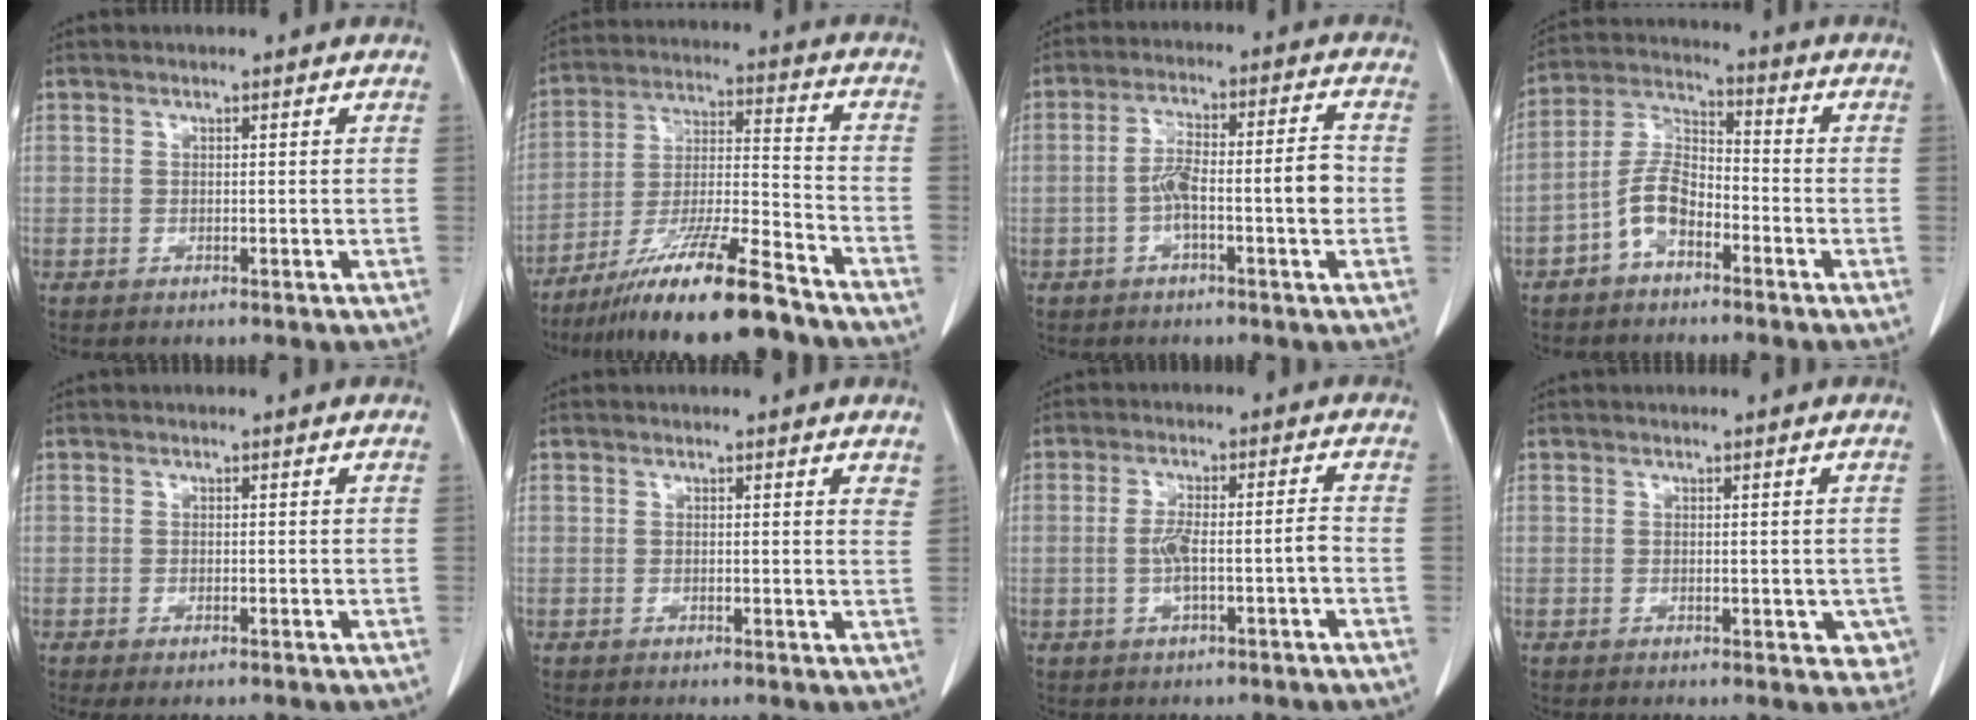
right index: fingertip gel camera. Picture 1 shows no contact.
{"total": 16.7, "force": [-12.7, 0.9, 10.8], "torque": [-0.208, -0.026, -0.226]}
{"total": 8.6, "force": [-1.8, 1.2, 8.4], "torque": [-0.147, 0.026, -0.032]}
{"total": 7.2, "force": [-3.6, 3.7, 4.9], "torque": [-0.115, 0.023, -0.075]}
{"total": 1.3, "force": [-0.8, 0.4, 1.0], "torque": [-0.016, -0.004, -0.010]}
{"total": 1.8, "force": [1.6, 0.3, 0.7], "torque": [-0.009, -0.006, 0.007]}
{"total": 5.4, "force": [-1.3, 0.5, 5.2], "torque": [-0.105, 0.010, -0.020]}
{"total": 3.5, "force": [-0.5, 2.1, 2.8], "torque": [-0.008, -0.002, -0.002]}